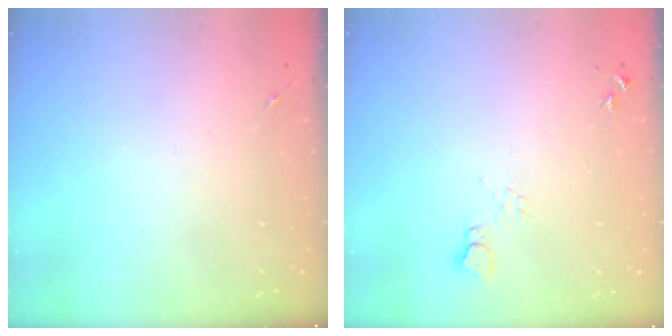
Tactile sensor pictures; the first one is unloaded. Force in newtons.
{"total": 5.9, "press": 5.8, "slide": 0.6}